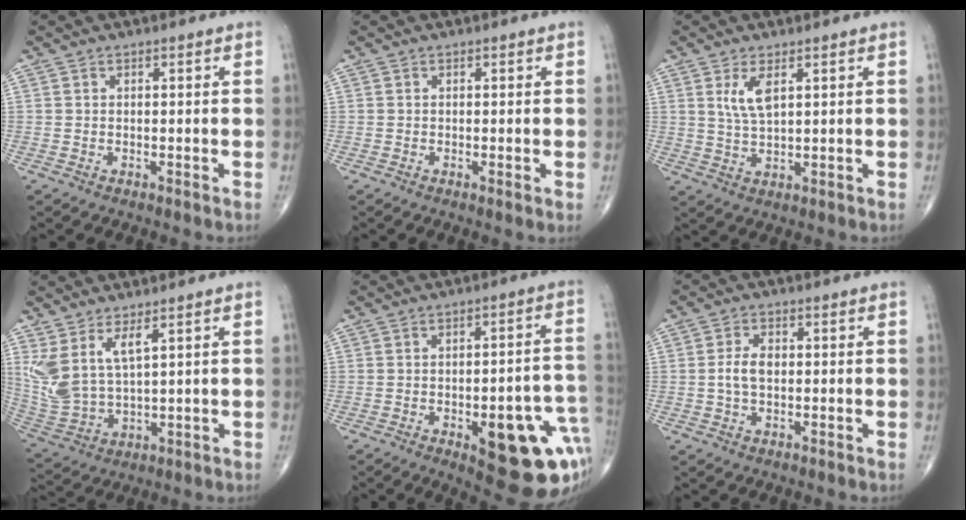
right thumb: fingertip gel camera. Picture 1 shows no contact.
{"total": 0.9, "force": [-0.1, 0.1, 0.9], "torque": [-0.018, -0.004, -0.002]}
{"total": 4.7, "force": [1.9, 1.7, 3.9], "torque": [-0.078, -0.011, 0.044]}
{"total": 9.7, "force": [4.6, 3.5, 7.7], "torque": [-0.174, -0.028, 0.109]}
{"total": 19.7, "force": [-6.7, 7.1, 17.2], "torque": [-0.151, 0.027, -0.062]}
{"total": 4.0, "force": [-0.1, 2.4, 3.2], "torque": [-0.066, 0.008, -0.004]}